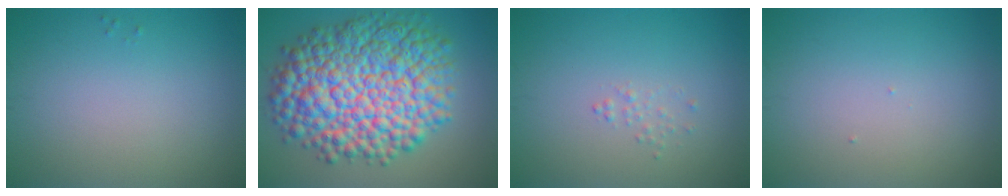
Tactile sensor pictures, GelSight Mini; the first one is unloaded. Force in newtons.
{"total": 14.3, "press": 14.3, "slide": 0.3}
{"total": 0.7, "press": 0.7, "slide": 0.1}
{"total": 0.0}